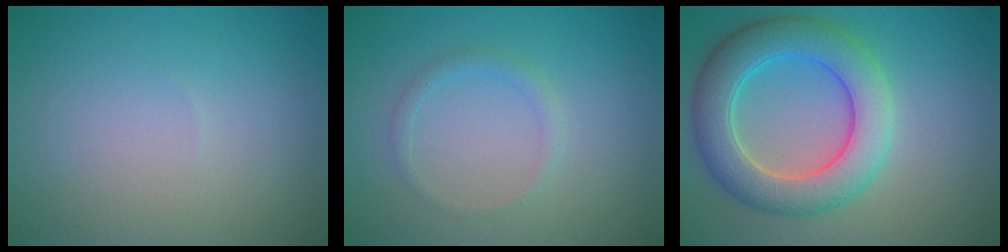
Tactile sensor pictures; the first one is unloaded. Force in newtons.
{"total": 1.2, "press": 1.2, "slide": 0.0}
{"total": 7.3, "press": 7.3, "slide": 0.3}